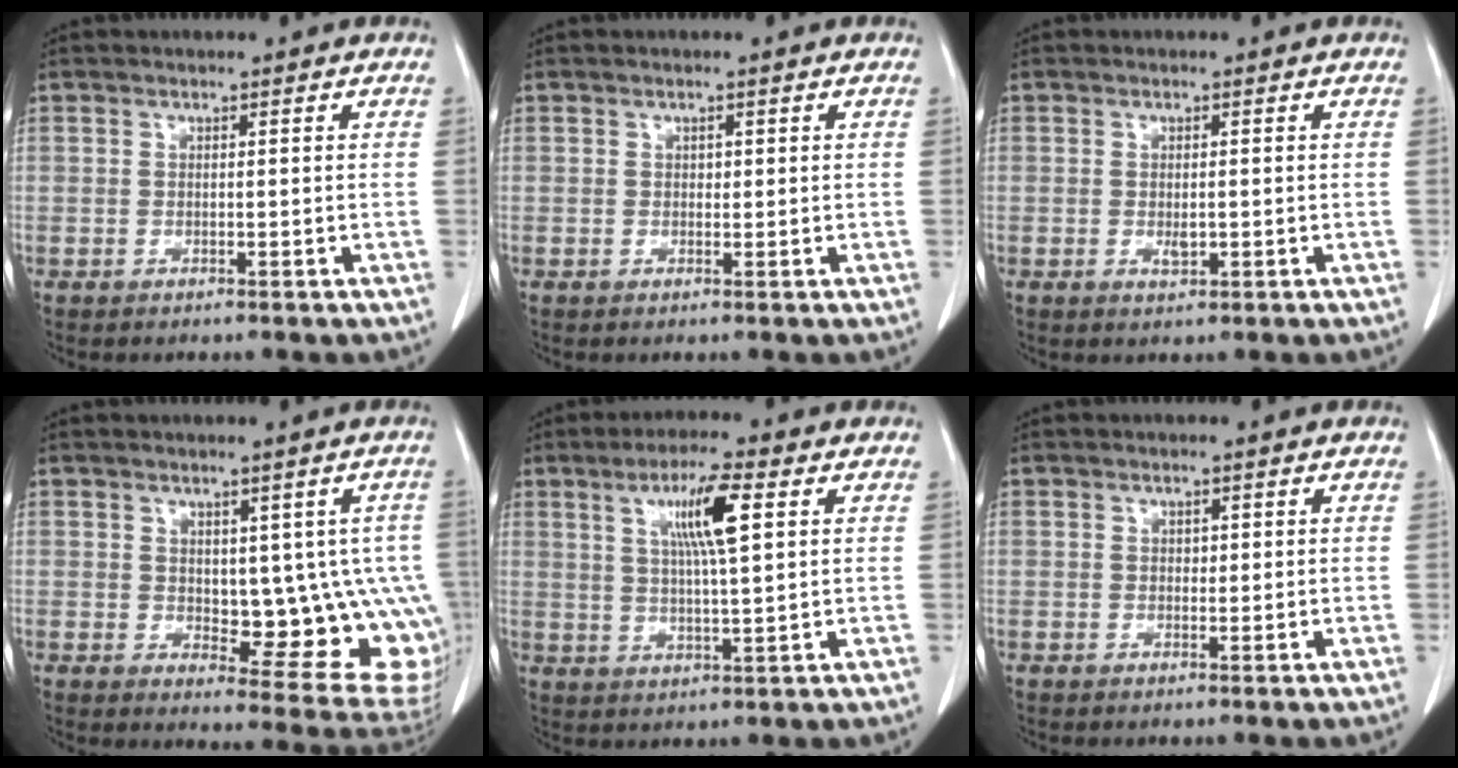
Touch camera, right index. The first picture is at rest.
{"total": 0.6, "force": [0.2, 0.5, 0.4], "torque": [-0.002, 0.000, 0.003]}
{"total": 1.8, "force": [-0.3, 0.7, 1.6], "torque": [-0.029, -0.001, 0.001]}
{"total": 12.9, "force": [-0.1, 5.6, 11.7], "torque": [-0.108, 0.002, 0.017]}
{"total": 8.3, "force": [3.0, 0.4, 7.8], "torque": [-0.141, 0.005, 0.052]}
{"total": 0.7, "force": [0.3, 0.5, 0.4], "torque": [-0.002, 0.000, 0.004]}